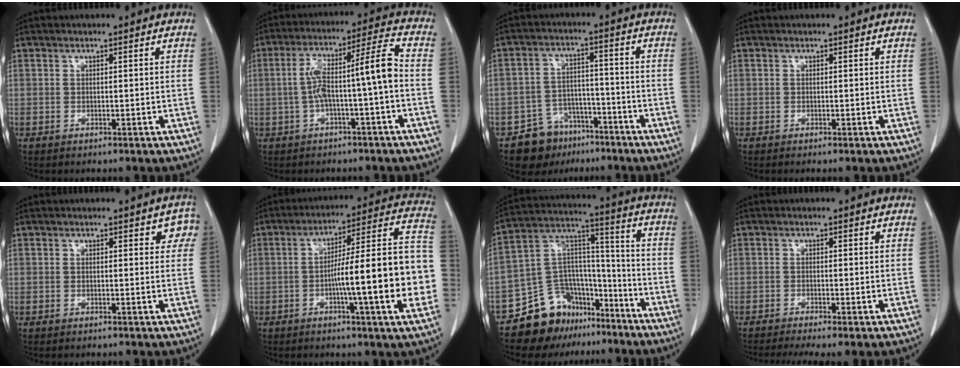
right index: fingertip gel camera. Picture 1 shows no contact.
{"total": 9.8, "force": [-1.4, 0.2, 9.7], "torque": [-0.172, 0.040, -0.023]}
{"total": 8.2, "force": [-5.6, 5.8, 1.5], "torque": [-0.024, 0.017, -0.085]}
{"total": 0.0}
{"total": 2.9, "force": [1.4, 1.7, 1.9], "torque": [-0.005, 0.008, 0.009]}
{"total": 19.0, "force": [-3.8, 0.4, 18.7], "torque": [-0.228, 0.023, -0.057]}
{"total": 14.6, "force": [-11.2, 8.5, 3.8], "torque": [-0.058, 0.084, -0.186]}
{"total": 5.3, "force": [-3.7, 0.6, 3.7], "torque": [-0.056, -0.013, -0.061]}